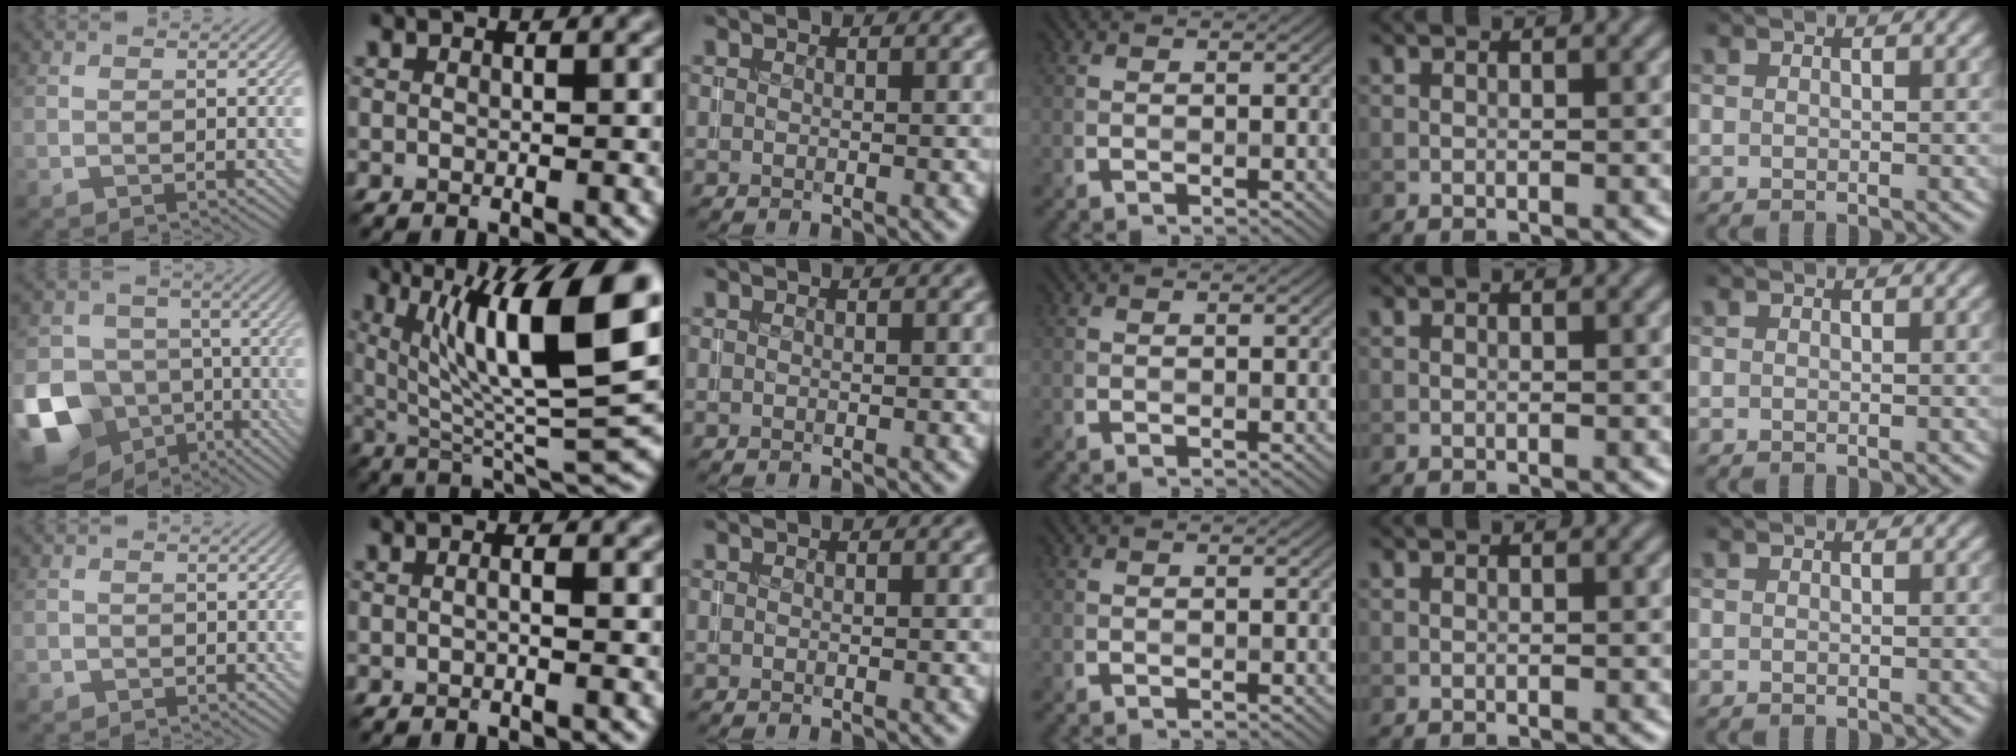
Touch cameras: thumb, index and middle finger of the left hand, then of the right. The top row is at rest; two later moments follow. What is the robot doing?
{"motion": "insert", "object": "coin"}